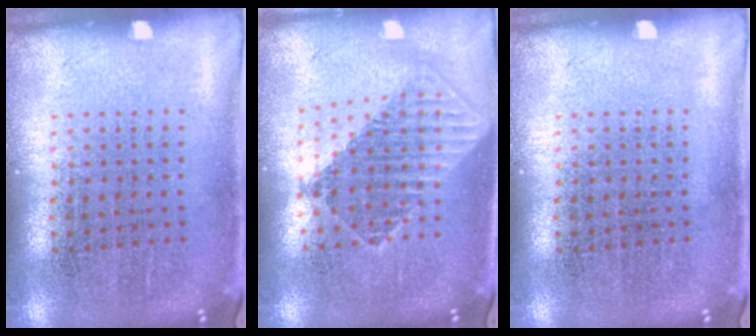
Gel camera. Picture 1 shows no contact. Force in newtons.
{"total": 1.7, "press": 1.4, "slide": 1.0}
{"total": 0.0}